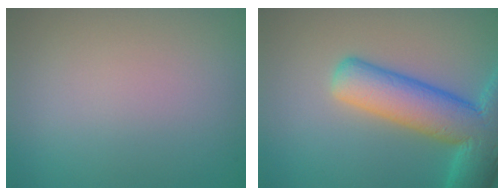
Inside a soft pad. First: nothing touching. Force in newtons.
{"total": 10.0, "press": 10.0, "slide": 0.6}